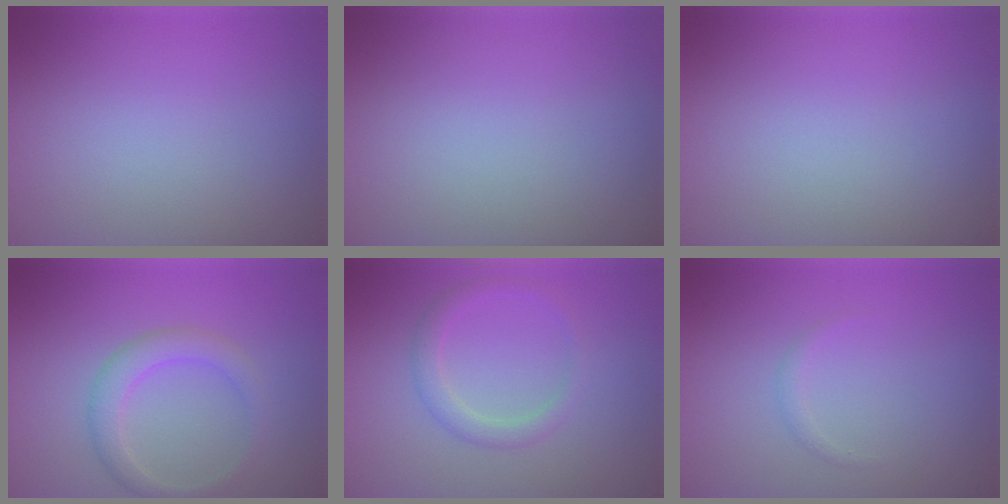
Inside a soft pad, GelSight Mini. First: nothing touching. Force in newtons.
{"total": 0.0}
{"total": 0.0}
{"total": 2.7, "press": 2.7, "slide": 0.0}
{"total": 2.0, "press": 2.0, "slide": 0.0}
{"total": 0.6, "press": 0.6, "slide": 0.0}